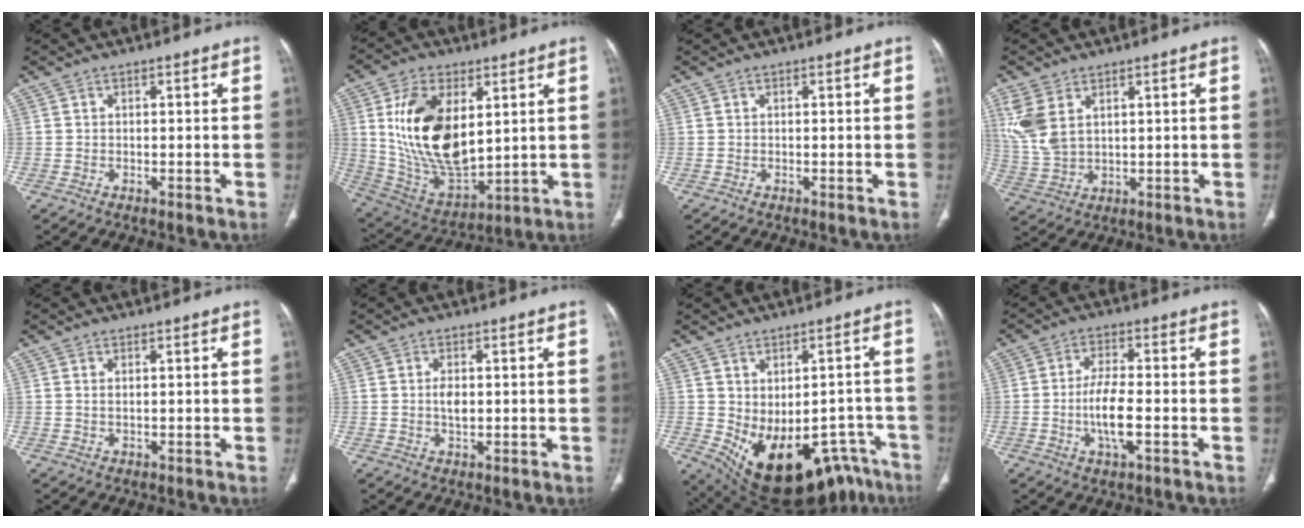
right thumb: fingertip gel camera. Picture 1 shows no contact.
{"total": 20.1, "force": [4.6, 11.2, 16.1], "torque": [-0.282, -0.025, 0.103]}
{"total": 0.0}
{"total": 8.5, "force": [3.6, 4.9, 6.0], "torque": [-0.142, -0.006, 0.085]}
{"total": 0.9, "force": [0.4, 0.4, 0.7], "torque": [-0.020, 0.001, 0.011]}
{"total": 2.8, "force": [0.2, 1.5, 2.3], "torque": [-0.041, -0.002, 0.004]}
{"total": 22.6, "force": [-12.8, 12.4, 13.8], "torque": [-0.177, 0.022, -0.150]}
{"total": 7.5, "force": [-1.8, 2.4, 6.9], "torque": [-0.139, 0.005, -0.035]}